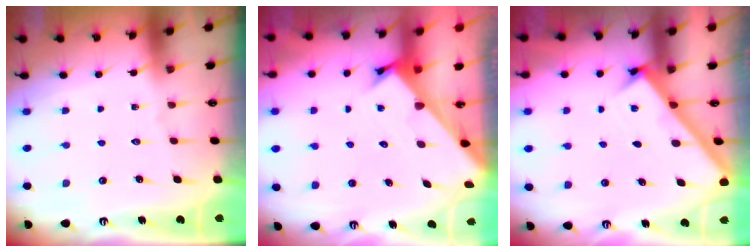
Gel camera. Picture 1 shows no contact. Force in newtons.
{"total": 2.3, "press": 2.3, "slide": 0.2}
{"total": 2.7, "press": 2.6, "slide": 0.3}